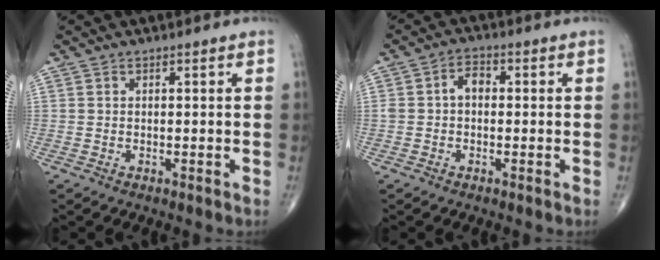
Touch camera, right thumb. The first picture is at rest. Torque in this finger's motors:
{"motor_torque": [-0.16, 0.04, 0.62, -0.05, 0.01]}